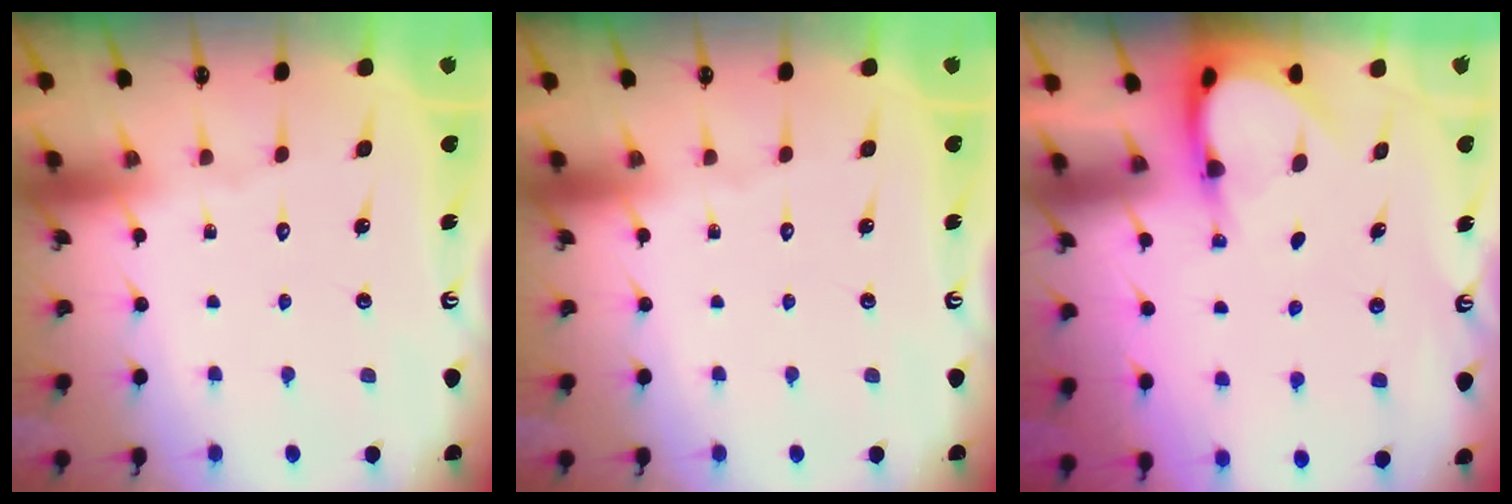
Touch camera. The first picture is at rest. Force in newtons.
{"total": 0.0}
{"total": 3.9, "press": 3.9, "slide": 0.4}